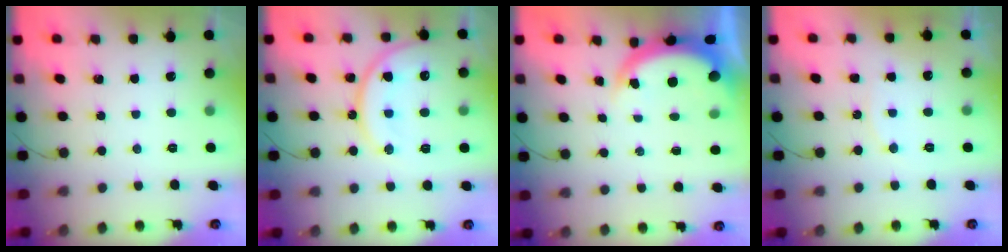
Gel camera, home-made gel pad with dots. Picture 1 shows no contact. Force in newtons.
{"total": 14.7, "press": 14.6, "slide": 1.3}
{"total": 4.0, "press": 3.9, "slide": 0.6}
{"total": 5.6, "press": 5.6, "slide": 0.7}